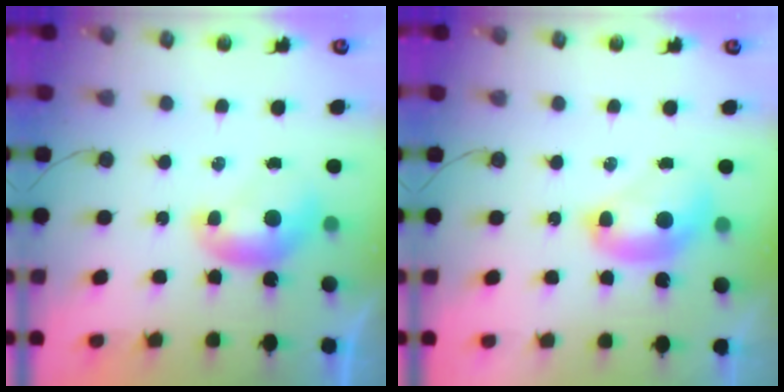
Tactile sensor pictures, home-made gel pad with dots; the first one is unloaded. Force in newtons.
{"total": 2.6, "press": 2.6, "slide": 0.1}